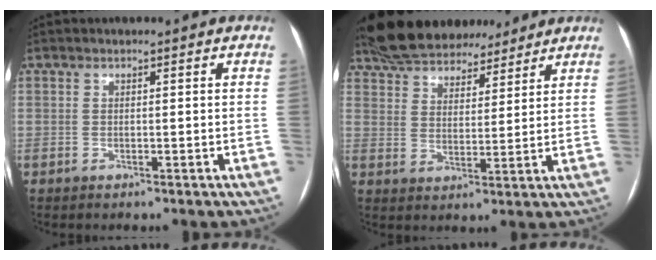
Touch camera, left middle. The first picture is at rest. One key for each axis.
{"total": 15.9, "fx": 13.9, "fy": 5.3, "fz": 5.6, "tx": -0.107, "ty": 0.028, "tz": 0.222}